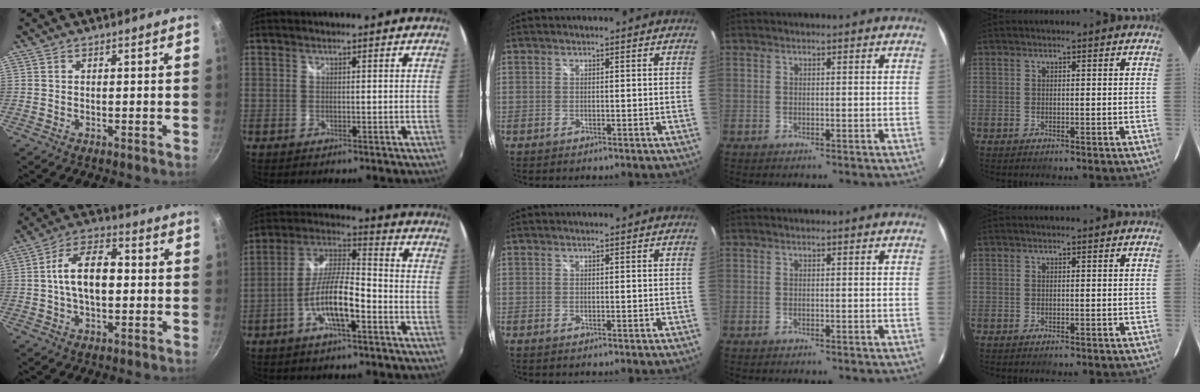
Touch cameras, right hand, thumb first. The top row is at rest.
{"thumb": {"total": 11.6, "force": [0.4, 6.6, 9.5], "torque": [-0.141, 0.032, -0.003]}, "index": {"total": 10.9, "force": [-4.8, 2.7, 9.5], "torque": [-0.196, 0.003, -0.088]}}